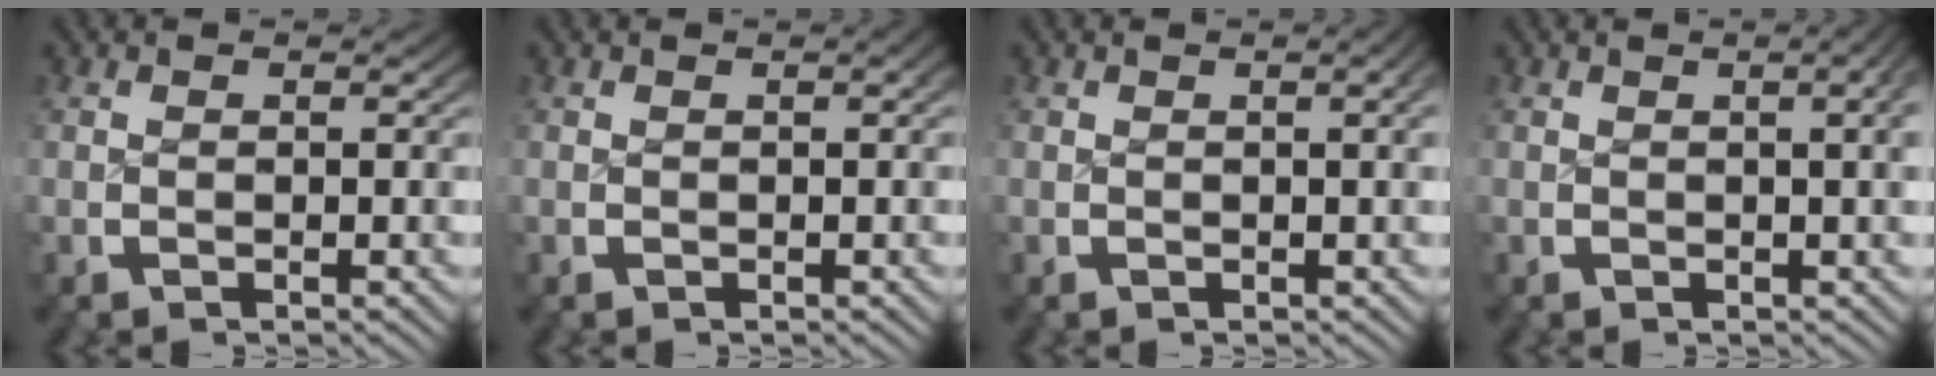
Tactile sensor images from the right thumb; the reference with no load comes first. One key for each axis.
{"total": 0.6, "fx": 0.0, "fy": 0.1, "fz": 0.6, "tx": -0.007, "ty": 0.003, "tz": 0.000}
{"total": 1.4, "fx": 0.0, "fy": 0.2, "fz": 1.4, "tx": -0.017, "ty": 0.005, "tz": 0.003}
{"total": 3.9, "fx": 0.7, "fy": 1.4, "fz": 3.5, "tx": -0.032, "ty": 0.014, "tz": 0.005}